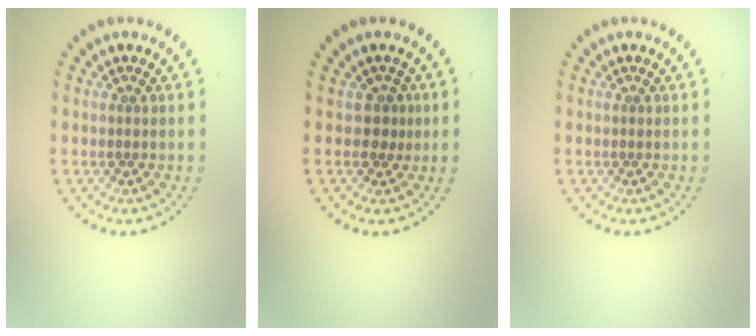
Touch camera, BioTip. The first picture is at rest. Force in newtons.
{"total": 1.5, "press": 1.2, "slide": 1.0}
{"total": 0.0}